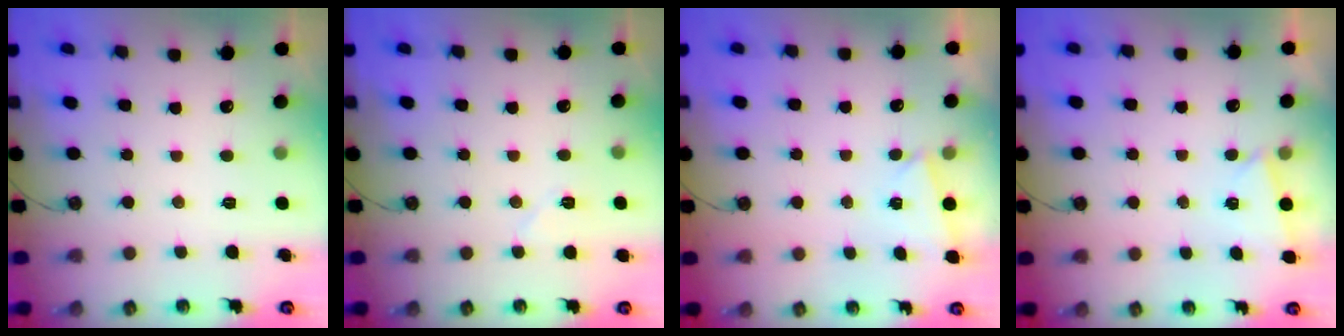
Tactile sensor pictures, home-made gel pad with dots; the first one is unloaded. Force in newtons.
{"total": 5.7, "press": 5.1, "slide": 2.4}
{"total": 1.6, "press": 0.8, "slide": 1.4}
{"total": 0.6, "press": 0.0, "slide": 0.6}